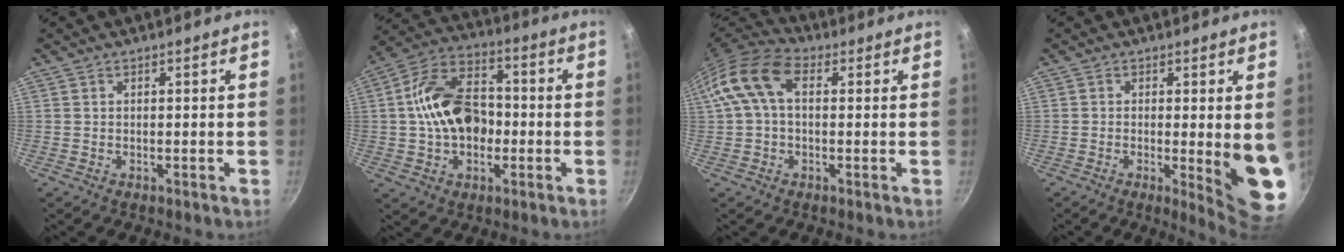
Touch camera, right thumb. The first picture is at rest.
{"total": 15.6, "force": [-0.8, 10.9, 11.1], "torque": [-0.164, 0.035, -0.028]}
{"total": 11.2, "force": [2.2, 6.9, 8.5], "torque": [-0.157, 0.028, 0.022]}
{"total": 10.2, "force": [-0.9, 2.2, 9.9], "torque": [-0.115, -0.020, -0.006]}